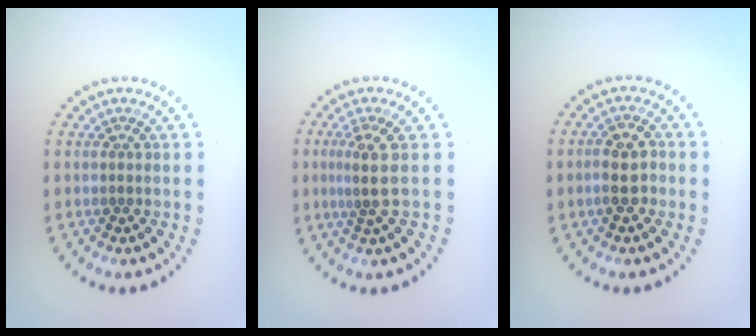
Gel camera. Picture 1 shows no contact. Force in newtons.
{"total": 2.3, "press": 1.7, "slide": 1.5}
{"total": 2.9, "press": 2.8, "slide": 0.7}